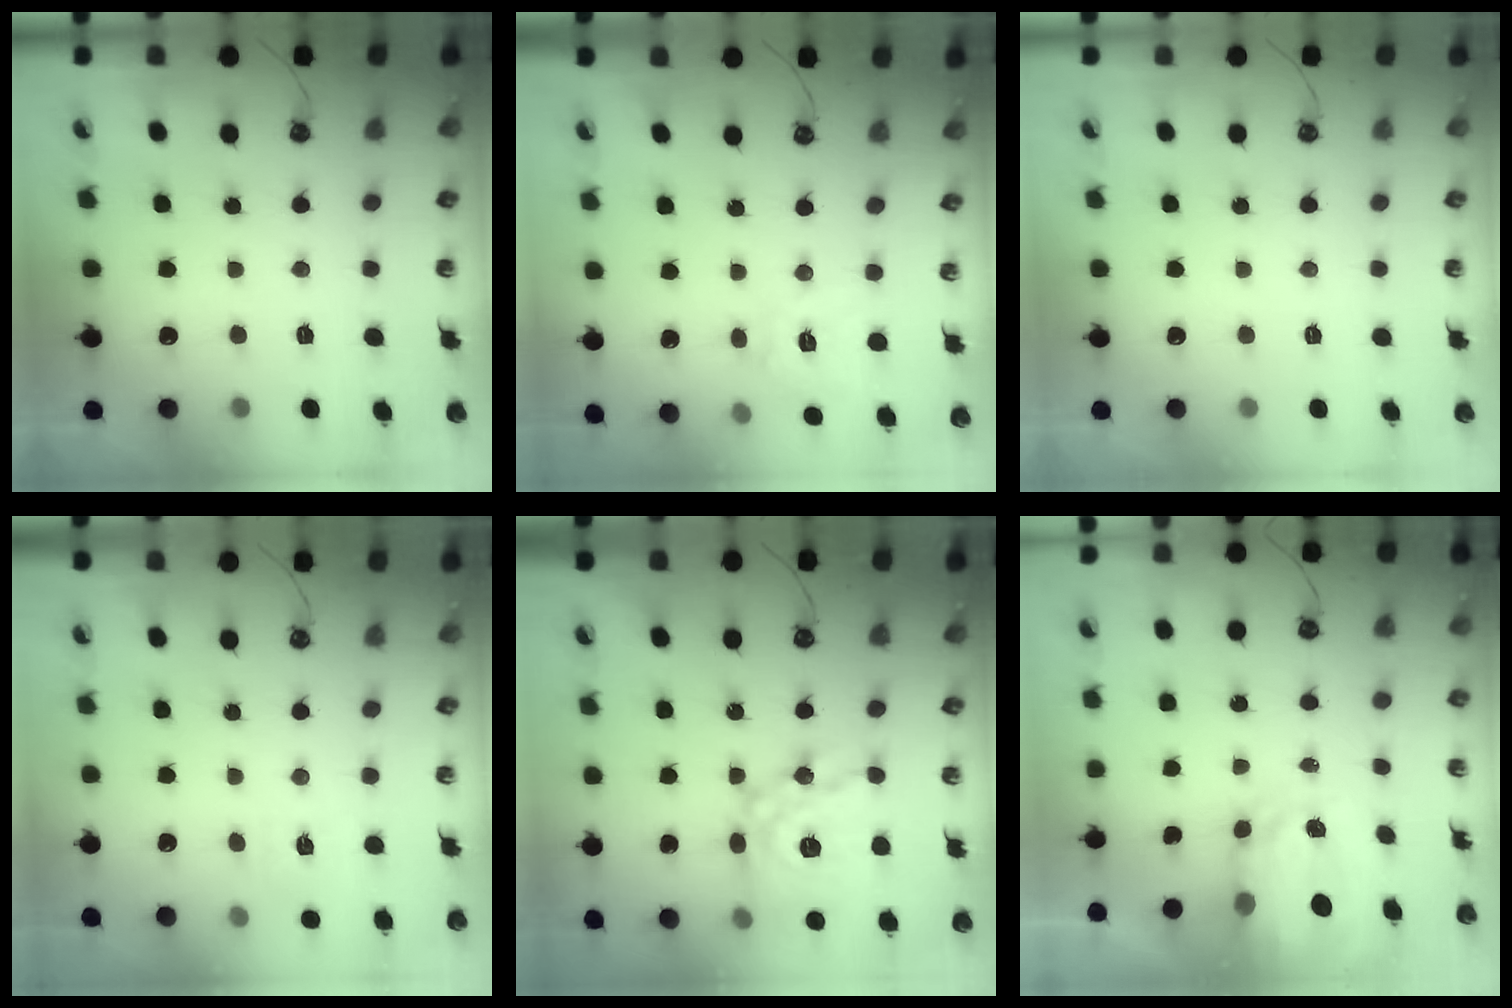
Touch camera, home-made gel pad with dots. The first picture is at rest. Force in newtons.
{"total": 10.1, "press": 10.0, "slide": 0.9}
{"total": 0.0}
{"total": 6.3, "press": 6.3, "slide": 0.7}
{"total": 16.5, "press": 16.5, "slide": 1.6}
{"total": 5.1, "press": 5.1, "slide": 0.6}